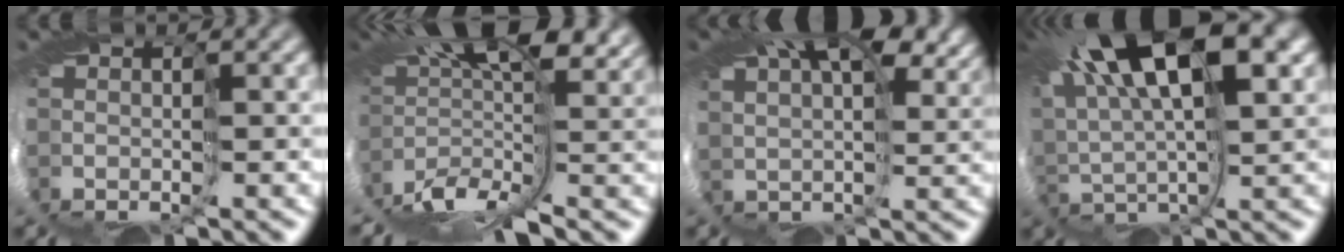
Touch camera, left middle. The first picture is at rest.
{"total": 10.5, "force": [0.5, 4.0, 9.7], "torque": [-0.182, 0.003, 0.007]}
{"total": 10.9, "force": [6.9, 4.4, 7.2], "torque": [-0.110, 0.044, 0.093]}
{"total": 12.6, "force": [6.6, 3.7, 10.1], "torque": [-0.190, 0.046, 0.095]}